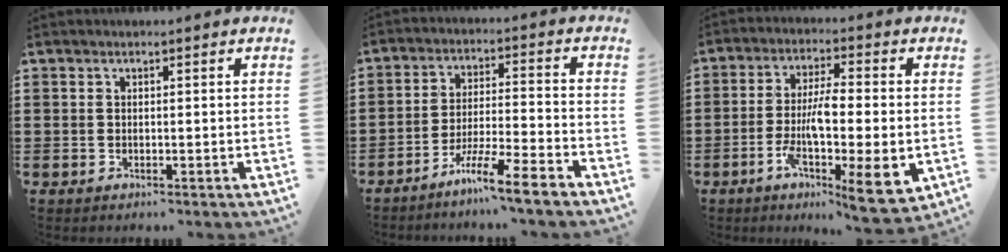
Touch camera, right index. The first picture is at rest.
{"total": 7.7, "force": [-6.4, -0.5, 4.3], "torque": [-0.091, -0.009, -0.126]}
{"total": 11.3, "force": [-3.0, 2.5, 10.6], "torque": [-0.200, -0.008, -0.056]}